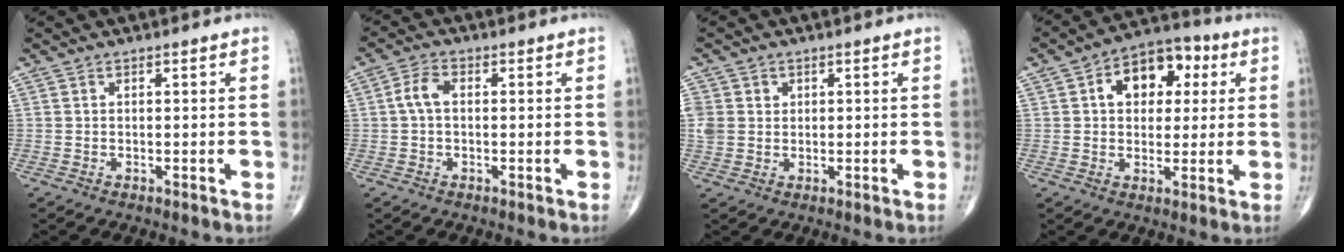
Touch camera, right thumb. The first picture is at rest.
{"total": 3.7, "force": [0.2, 2.2, 3.0], "torque": [-0.063, 0.012, -0.002]}
{"total": 5.8, "force": [1.2, 5.2, 2.3], "torque": [-0.051, 0.005, 0.028]}
{"total": 12.2, "force": [3.4, 8.2, 8.4], "torque": [-0.081, 0.016, 0.043]}